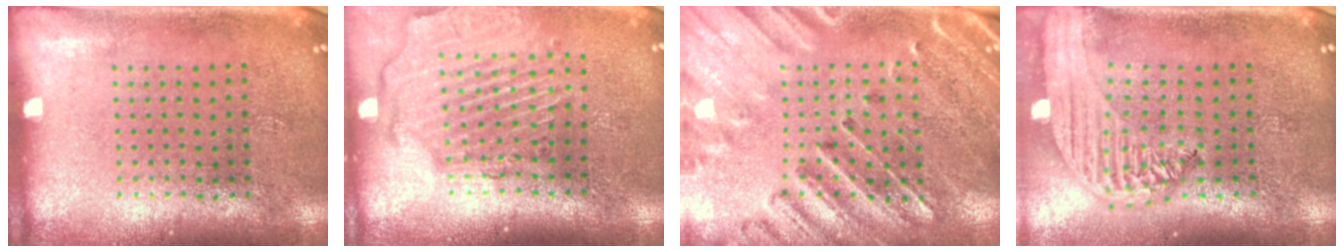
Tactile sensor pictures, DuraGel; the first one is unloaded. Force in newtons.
{"total": 2.6, "press": 2.2, "slide": 1.4}
{"total": 2.9, "press": 2.7, "slide": 1.1}
{"total": 2.3, "press": 2.0, "slide": 1.1}